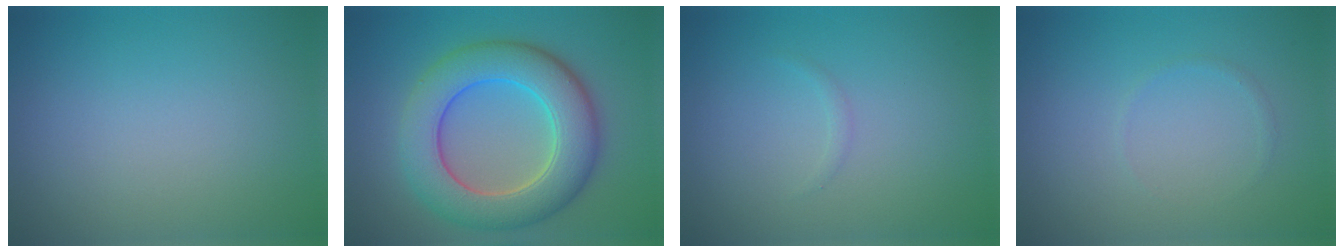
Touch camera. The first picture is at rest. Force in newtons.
{"total": 8.8, "press": 8.8, "slide": 0.2}
{"total": 0.5, "press": 0.5, "slide": 0.0}
{"total": 0.5, "press": 0.5, "slide": 0.0}